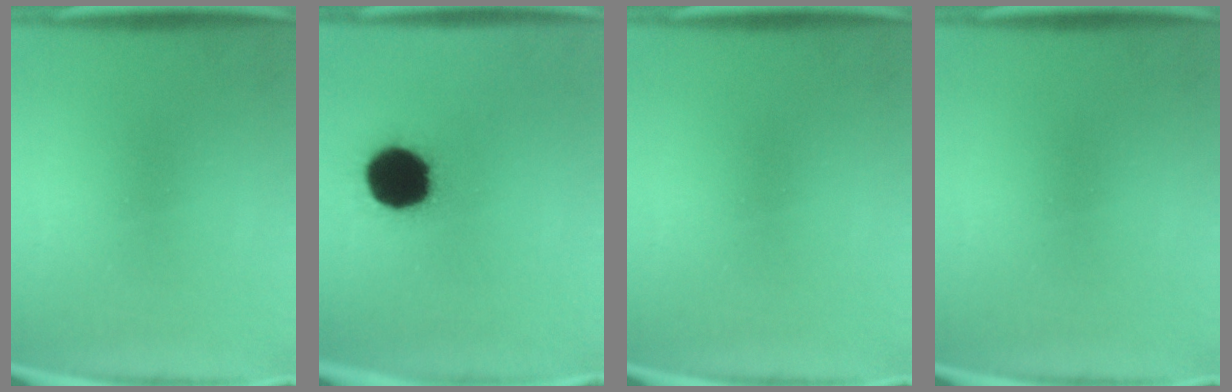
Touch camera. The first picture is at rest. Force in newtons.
{"total": 18.7}
{"total": 0.0}
{"total": 0.0}